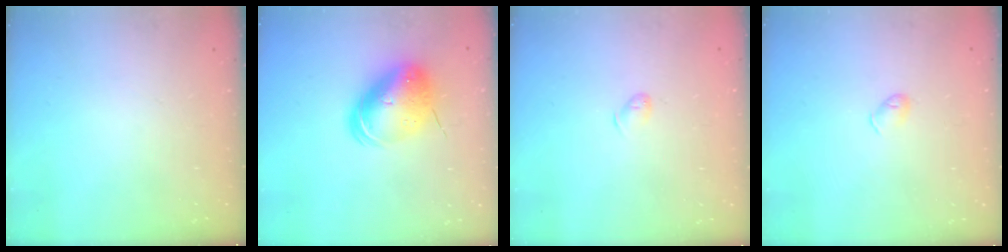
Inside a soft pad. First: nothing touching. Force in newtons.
{"total": 10.9, "press": 10.7, "slide": 2.0}
{"total": 5.1, "press": 5.0, "slide": 0.8}
{"total": 3.5, "press": 3.4, "slide": 0.6}